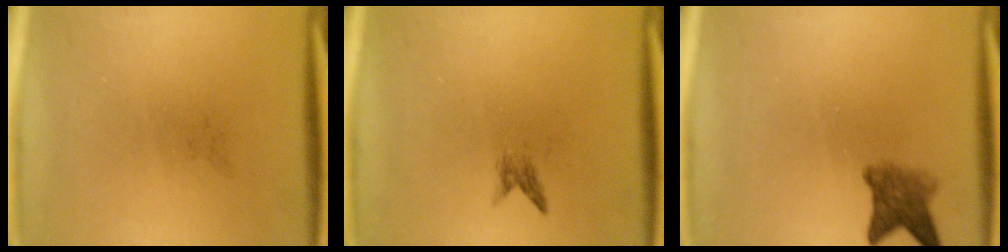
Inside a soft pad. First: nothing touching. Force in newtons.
{"total": 0.9}
{"total": 3.8}